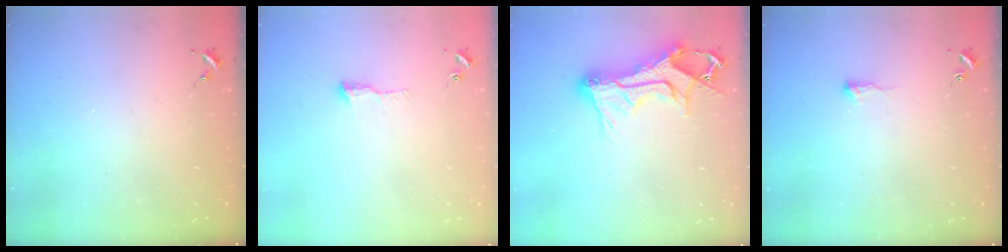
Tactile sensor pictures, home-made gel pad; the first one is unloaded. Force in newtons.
{"total": 6.8, "press": 6.7, "slide": 0.7}
{"total": 16.4, "press": 16.3, "slide": 1.3}
{"total": 4.4, "press": 4.3, "slide": 0.6}